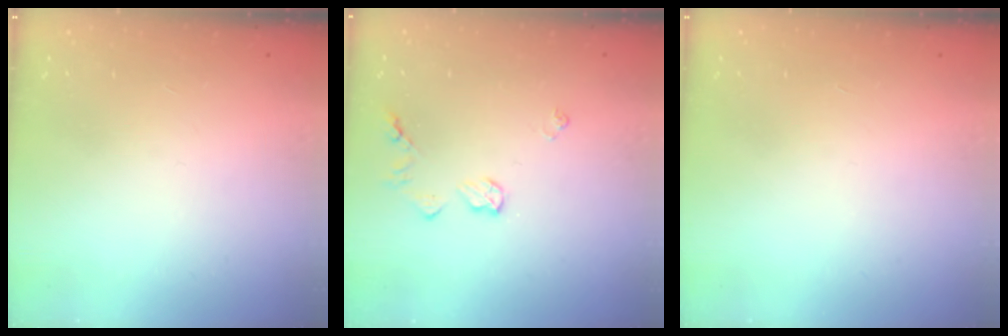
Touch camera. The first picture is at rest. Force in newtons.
{"total": 6.3, "press": 6.3, "slide": 0.5}
{"total": 0.0}